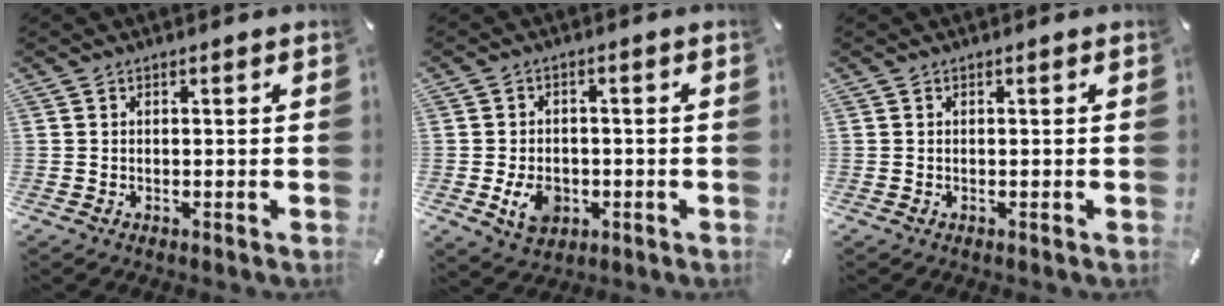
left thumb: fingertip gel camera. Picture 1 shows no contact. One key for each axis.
{"total": 6.9, "fx": -1.9, "fy": 5.4, "fz": 3.9, "tx": -0.073, "ty": 0.000, "tz": -0.035}
{"total": 0.0}